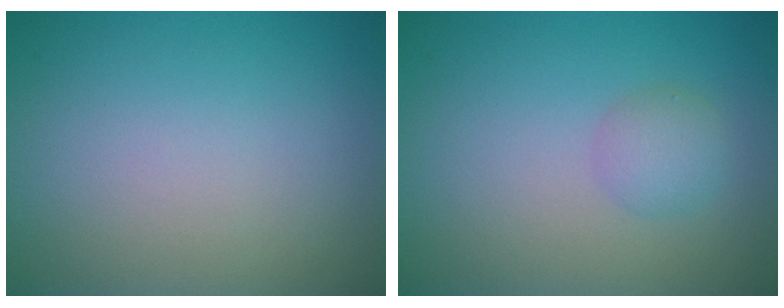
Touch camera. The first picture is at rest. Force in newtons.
{"total": 1.9, "press": 1.9, "slide": 0.1}